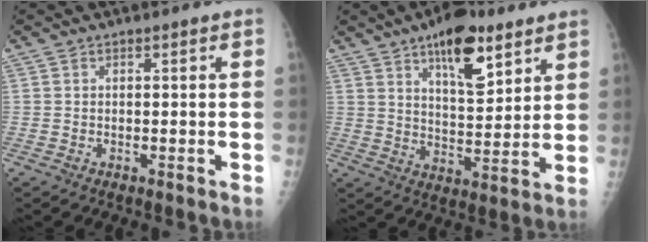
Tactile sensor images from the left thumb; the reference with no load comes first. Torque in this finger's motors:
{"motor_torque": [0.97, -0.02, 1.17, -1.03, 0.13]}